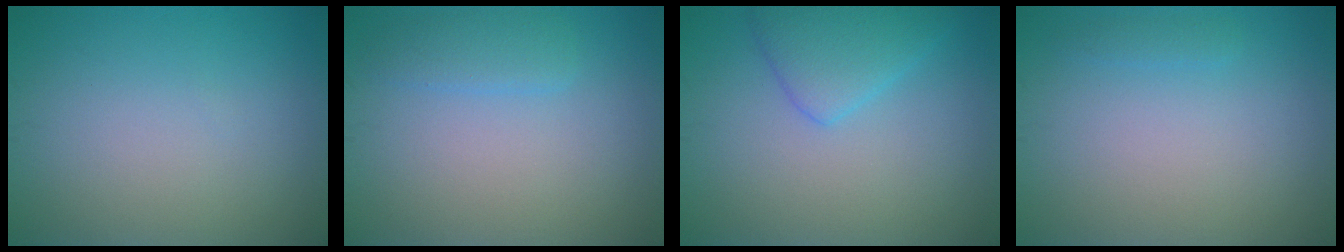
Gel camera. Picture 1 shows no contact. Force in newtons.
{"total": 1.8, "press": 1.8, "slide": 0.2}
{"total": 3.3, "press": 3.3, "slide": 0.1}
{"total": 0.7, "press": 0.7, "slide": 0.1}